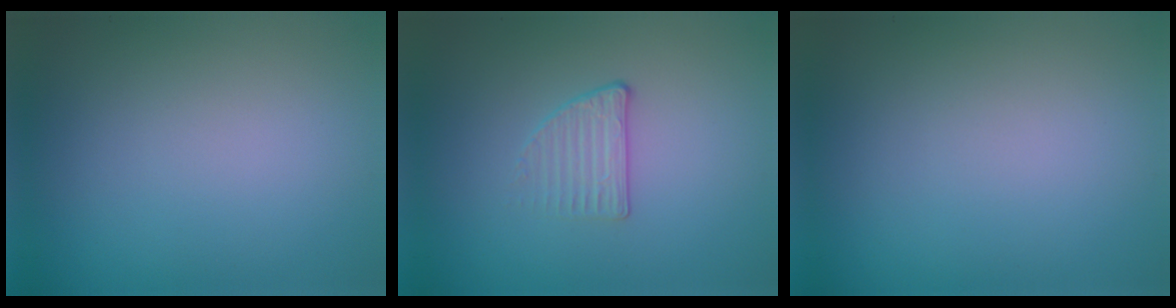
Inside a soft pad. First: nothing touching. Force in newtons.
{"total": 1.6, "press": 1.1, "slide": 1.1}
{"total": 0.0}